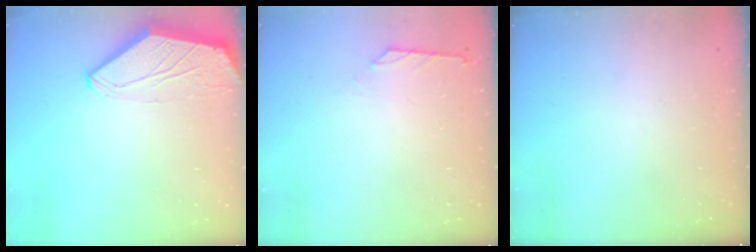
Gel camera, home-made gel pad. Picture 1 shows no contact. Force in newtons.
{"total": 0.6, "press": 0.5, "slide": 0.4}
{"total": 0.0}